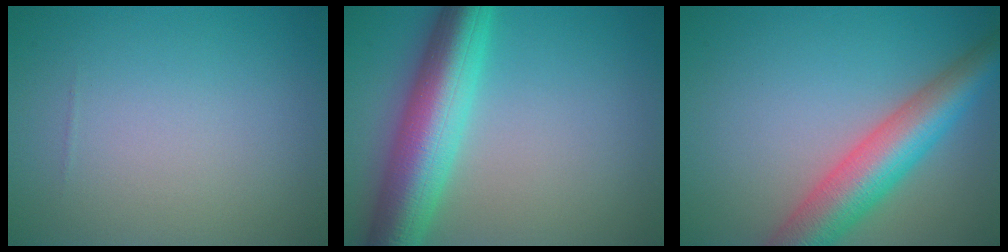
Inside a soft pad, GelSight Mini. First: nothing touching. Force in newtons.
{"total": 9.0, "press": 9.0, "slide": 0.3}
{"total": 7.5, "press": 7.5, "slide": 0.2}